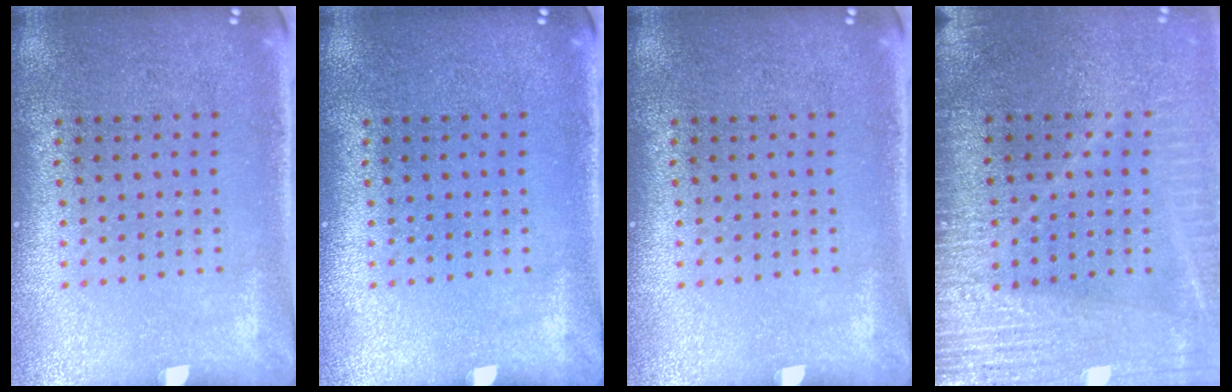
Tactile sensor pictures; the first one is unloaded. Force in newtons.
{"total": 0.0}
{"total": 0.0}
{"total": 3.7, "press": 3.3, "slide": 1.7}